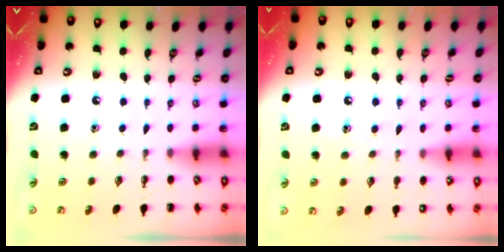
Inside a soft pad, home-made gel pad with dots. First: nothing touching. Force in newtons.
{"total": 7.7, "press": 7.5, "slide": 1.7}